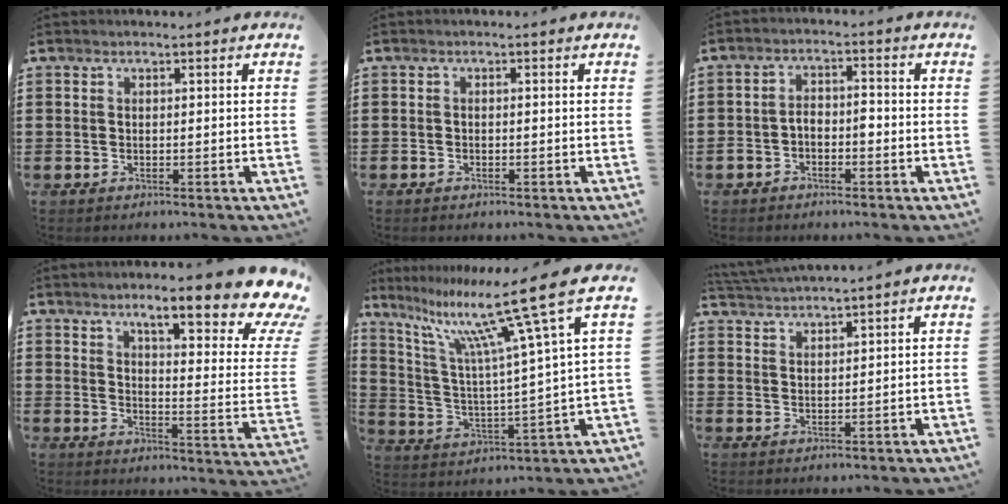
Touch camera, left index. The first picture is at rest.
{"total": 0.7, "force": [-0.6, 0.1, 0.1], "torque": [-0.005, -0.002, -0.013]}
{"total": 3.1, "force": [-1.9, 1.5, 1.9], "torque": [-0.038, 0.009, -0.040]}
{"total": 11.2, "force": [7.7, 1.0, 8.1], "torque": [-0.131, -0.053, 0.115]}
{"total": 14.5, "force": [9.5, 0.8, 11.0], "torque": [-0.219, -0.051, 0.141]}
{"total": 2.4, "force": [2.3, -0.5, 0.0], "torque": [-0.007, -0.004, 0.044]}